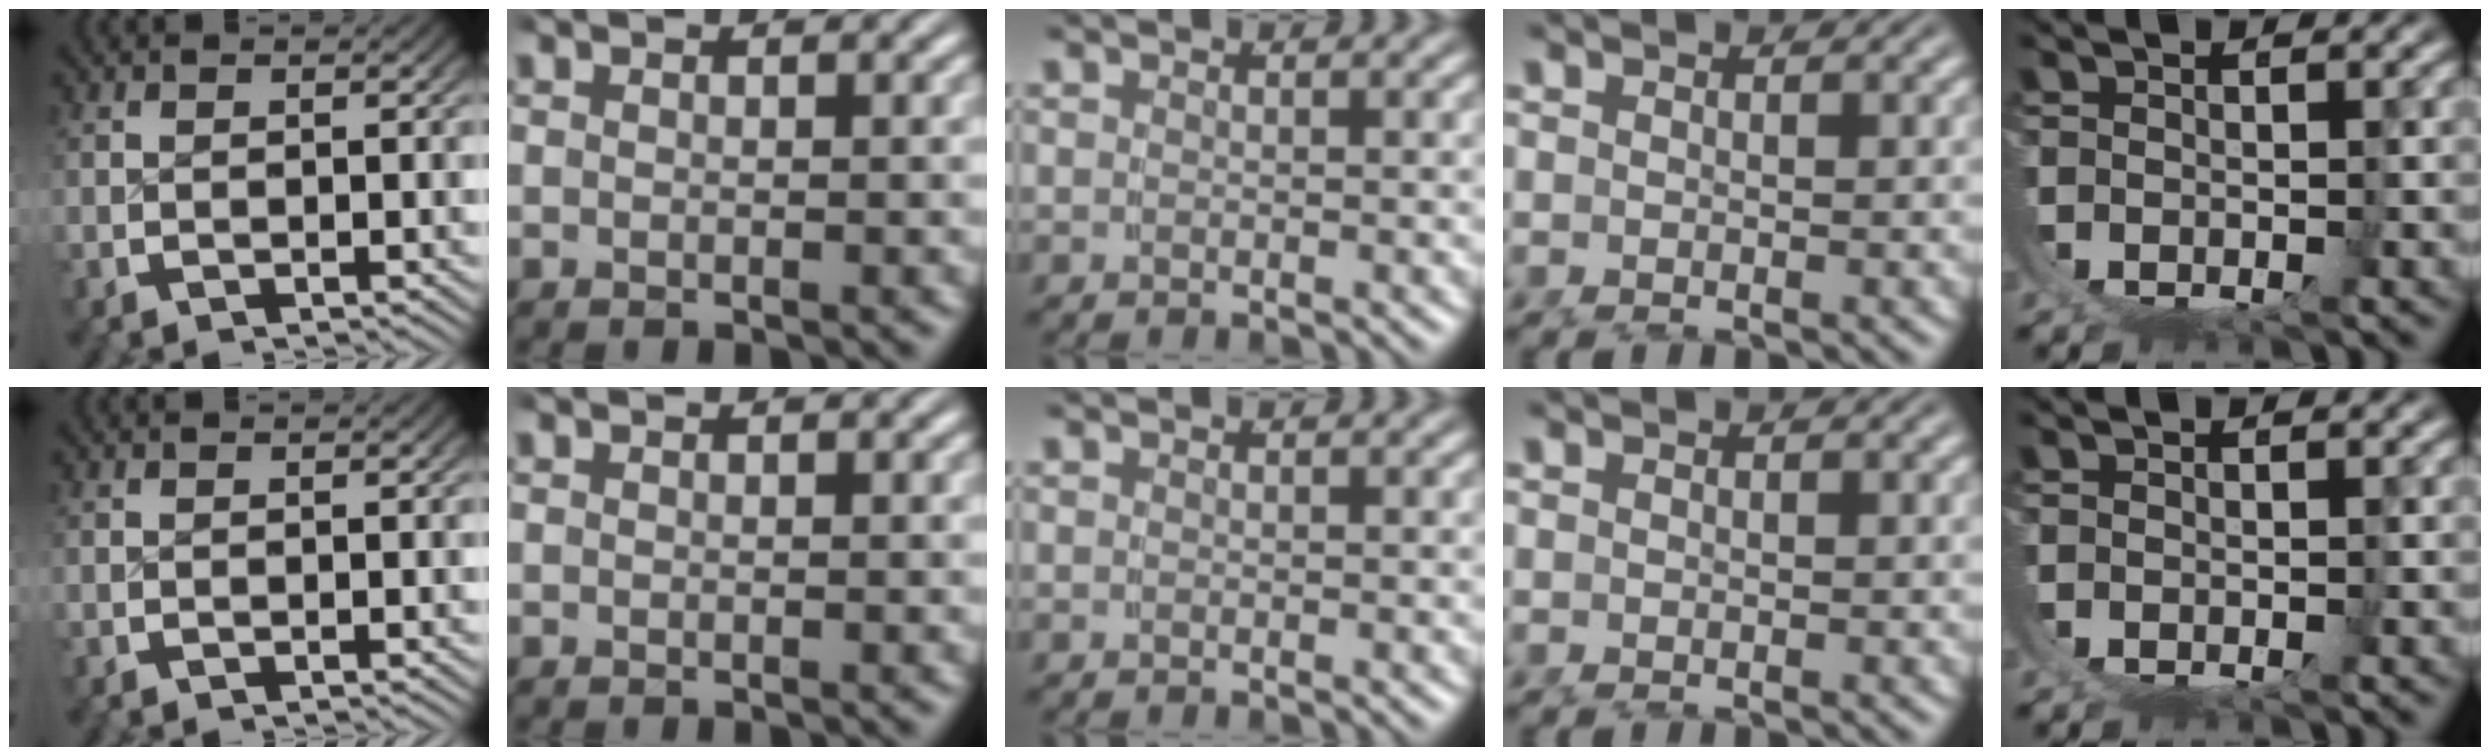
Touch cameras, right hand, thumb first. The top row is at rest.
{"index": {"total": 0.9, "force": [-0.6, 0.4, -0.4], "torque": [0.004, 0.002, -0.014]}}